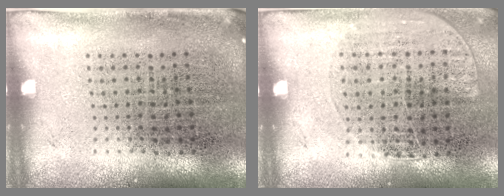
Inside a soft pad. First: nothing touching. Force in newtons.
{"total": 1.1, "press": 0.9, "slide": 0.5}